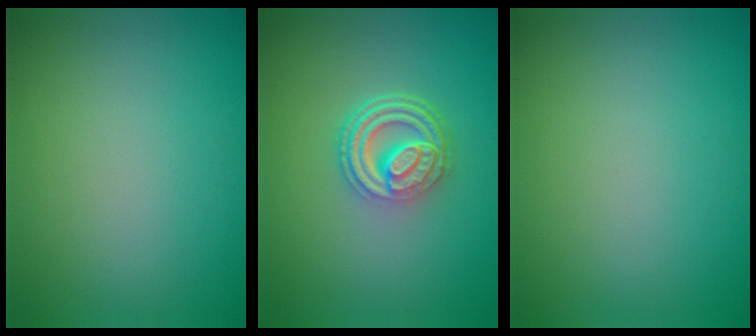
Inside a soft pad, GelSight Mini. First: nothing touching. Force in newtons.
{"total": 4.9, "press": 3.5, "slide": 3.4}
{"total": 0.0}